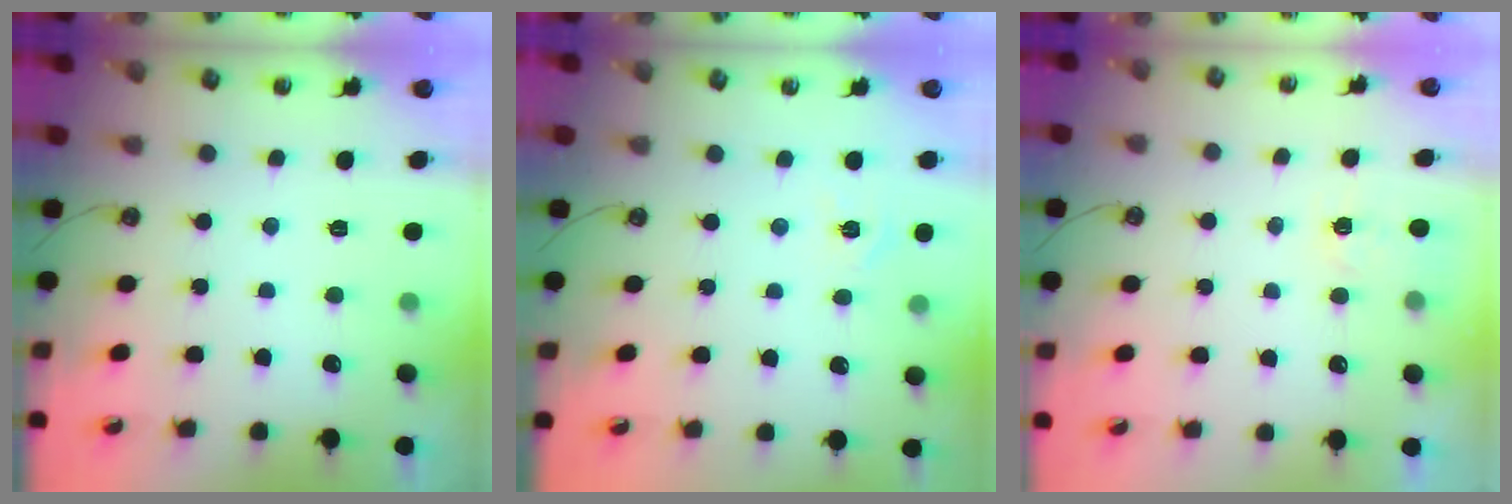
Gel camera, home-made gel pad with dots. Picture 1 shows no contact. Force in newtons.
{"total": 2.9, "press": 2.9, "slide": 0.4}
{"total": 3.5, "press": 3.5, "slide": 0.5}